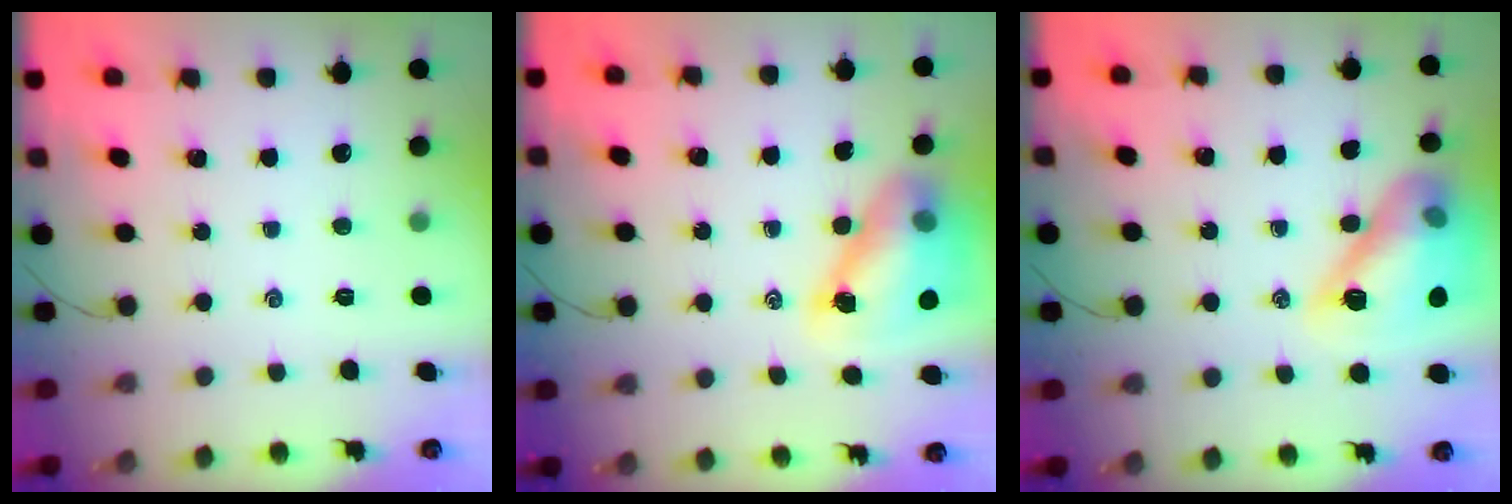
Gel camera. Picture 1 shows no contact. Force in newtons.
{"total": 11.9, "press": 11.5, "slide": 3.4}
{"total": 16.2, "press": 16.1, "slide": 2.0}